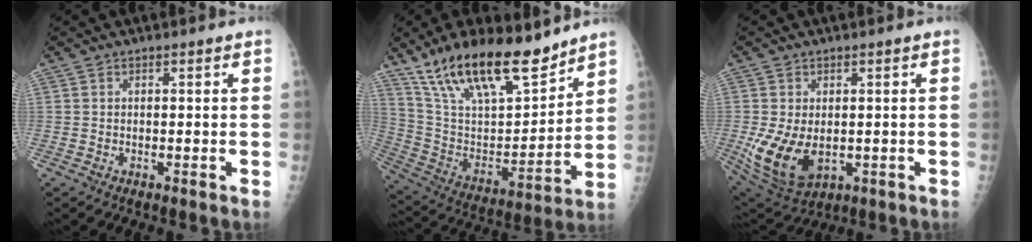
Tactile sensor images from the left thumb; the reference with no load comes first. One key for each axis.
{"total": 23.2, "fx": 17.1, "fy": 7.7, "fz": 13.6, "tx": -0.205, "ty": -0.067, "tz": 0.310}
{"total": 10.9, "fx": -1.6, "fy": 7.1, "fz": 8.2, "tx": -0.149, "ty": -0.014, "tz": -0.007}